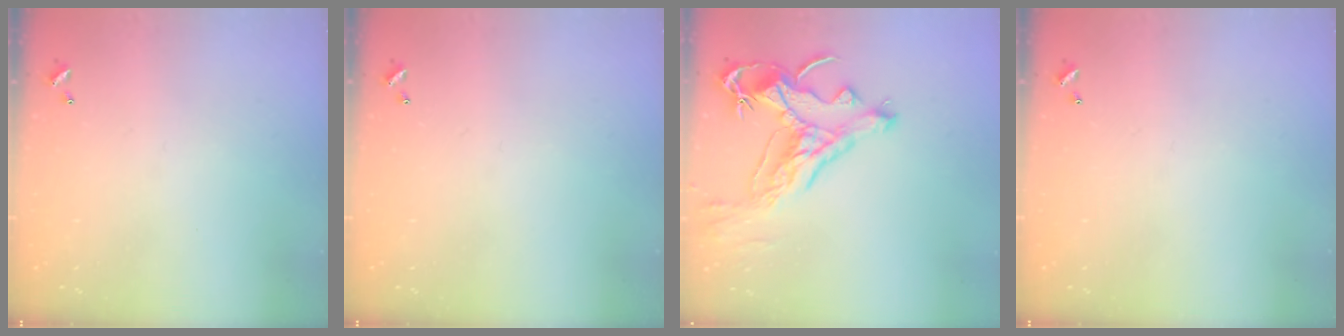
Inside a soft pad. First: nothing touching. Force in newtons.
{"total": 0.0}
{"total": 5.6, "press": 5.5, "slide": 1.4}
{"total": 0.0}